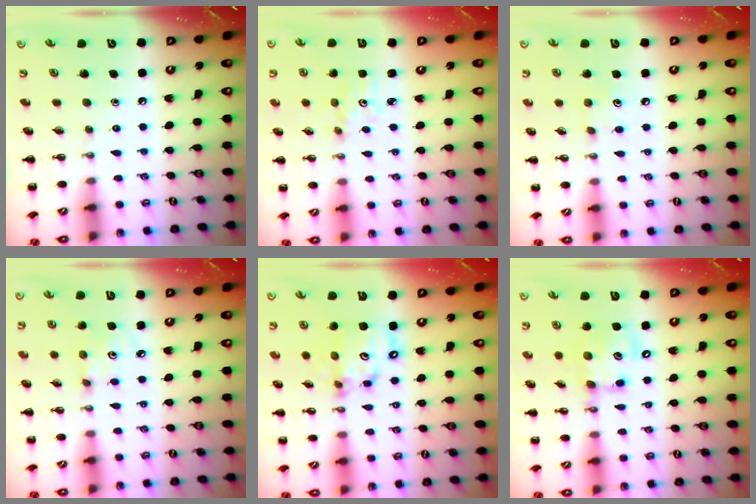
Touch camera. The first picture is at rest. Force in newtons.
{"total": 2.3, "press": 2.2, "slide": 0.7}
{"total": 4.6, "press": 4.5, "slide": 1.1}
{"total": 3.1, "press": 3.0, "slide": 0.9}
{"total": 12.3, "press": 12.0, "slide": 2.8}
{"total": 12.4, "press": 12.2, "slide": 2.1}